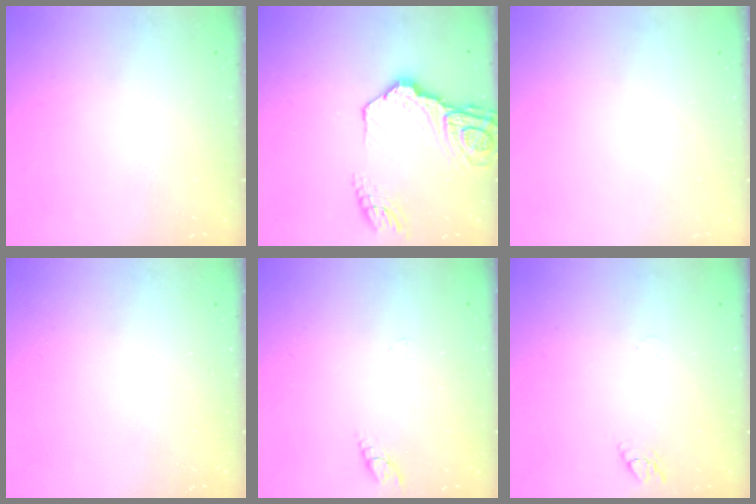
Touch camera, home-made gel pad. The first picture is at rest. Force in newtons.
{"total": 16.7, "press": 16.6, "slide": 2.0}
{"total": 0.0}
{"total": 0.0}
{"total": 2.8, "press": 2.8, "slide": 0.3}
{"total": 3.1, "press": 3.1, "slide": 0.3}